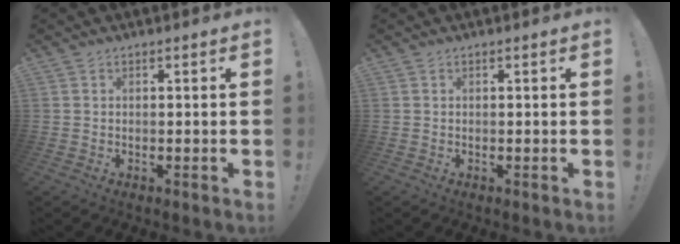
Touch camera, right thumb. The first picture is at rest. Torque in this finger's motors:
{"motor_torque": [0.00, 0.00, 0.01, 0.01, 0.00]}